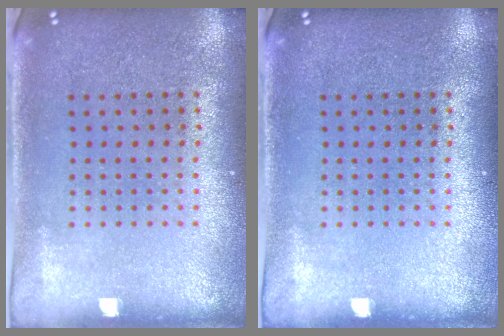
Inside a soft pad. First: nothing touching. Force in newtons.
{"total": 0.0}